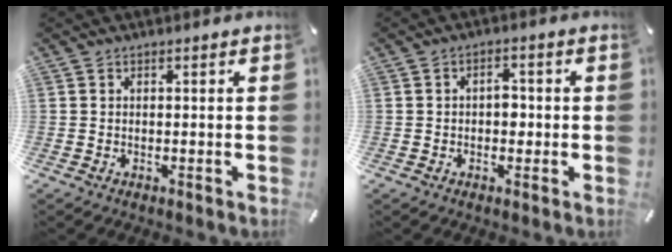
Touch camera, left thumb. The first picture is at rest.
{"total": 3.3, "force": [-0.2, 2.3, 2.3], "torque": [-0.029, 0.002, -0.009]}